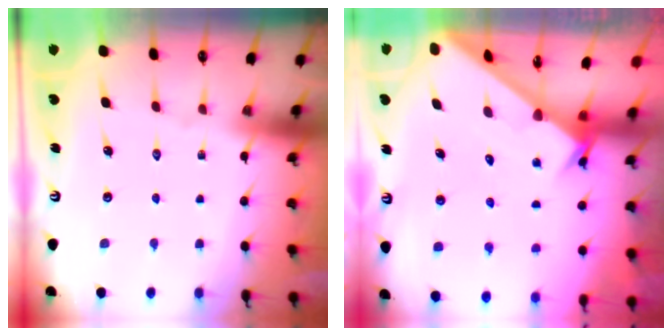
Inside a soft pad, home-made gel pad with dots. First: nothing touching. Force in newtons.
{"total": 2.5, "press": 2.5, "slide": 0.2}